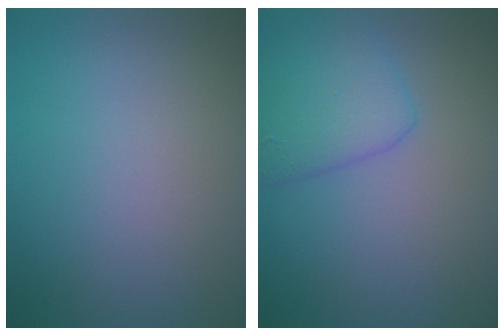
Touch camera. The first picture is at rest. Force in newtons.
{"total": 3.7, "press": 3.7, "slide": 0.1}